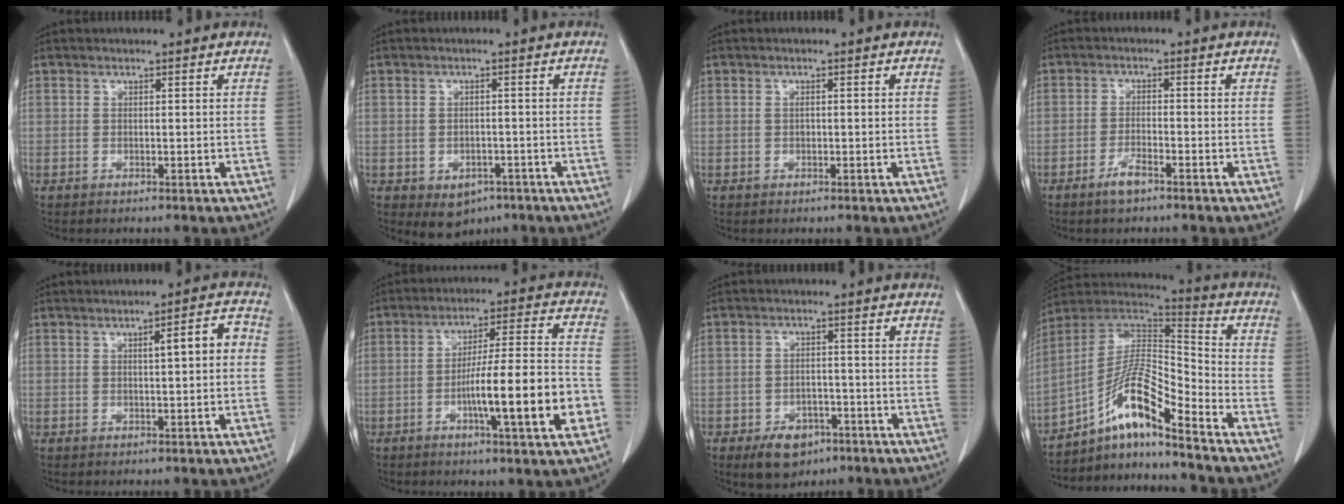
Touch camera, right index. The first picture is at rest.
{"total": 4.7, "force": [-2.5, 3.4, 2.0], "torque": [-0.020, 0.003, -0.021]}
{"total": 0.0}
{"total": 3.1, "force": [-2.2, 0.6, 2.1], "torque": [-0.041, 0.001, -0.039]}
{"total": 4.5, "force": [0.4, 0.8, 4.4], "torque": [-0.064, 0.016, 0.006]}
{"total": 15.0, "force": [-4.8, 0.6, 14.2], "torque": [-0.228, 0.003, -0.075]}
{"total": 6.2, "force": [-3.8, 3.9, 3.0], "torque": [-0.049, 0.004, -0.049]}
{"total": 13.3, "force": [-8.9, 1.5, 9.8], "torque": [-0.176, 0.022, -0.155]}